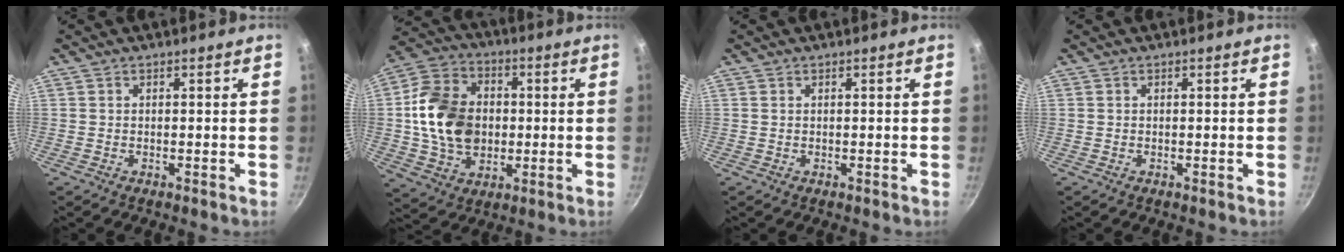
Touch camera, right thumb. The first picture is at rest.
{"total": 16.5, "force": [0.0, 12.2, 11.1], "torque": [-0.180, 0.015, -0.005]}
{"total": 0.0}
{"total": 0.0}